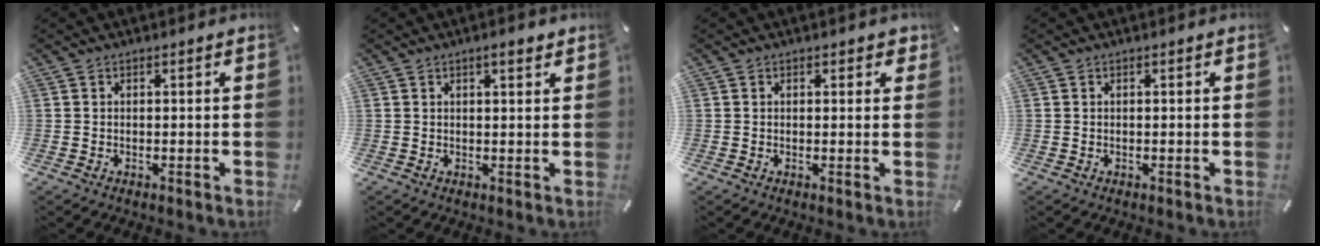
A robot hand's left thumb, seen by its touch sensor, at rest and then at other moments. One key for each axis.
{"total": 2.8, "fx": 1.7, "fy": 0.8, "fz": 2.1, "tx": -0.028, "ty": -0.003, "tz": 0.025}
{"total": 1.3, "fx": 0.7, "fy": 0.8, "fz": 0.7, "tx": 0.000, "ty": -0.002, "tz": 0.008}
{"total": 0.0}